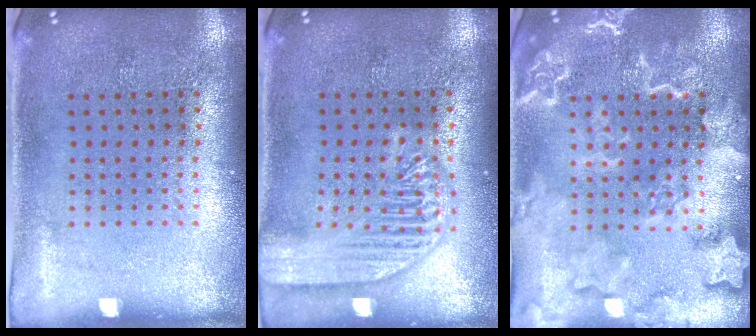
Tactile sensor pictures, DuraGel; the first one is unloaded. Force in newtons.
{"total": 3.7, "press": 3.7, "slide": 0.4}
{"total": 4.8, "press": 4.7, "slide": 0.7}